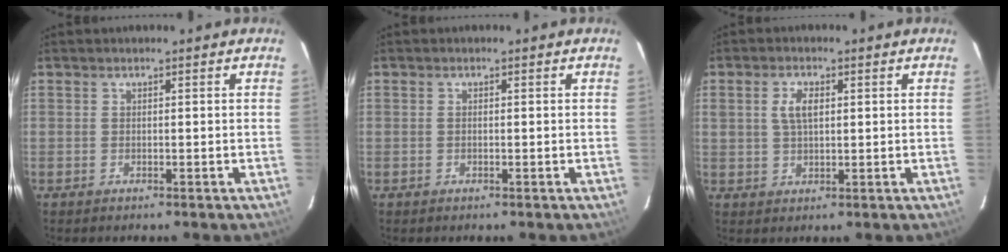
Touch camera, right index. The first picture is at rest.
{"total": 0.6, "force": [0.1, 0.2, 0.5], "torque": [-0.012, 0.001, -0.001]}
{"total": 4.3, "force": [1.2, 2.3, 3.5], "torque": [-0.066, 0.006, 0.025]}